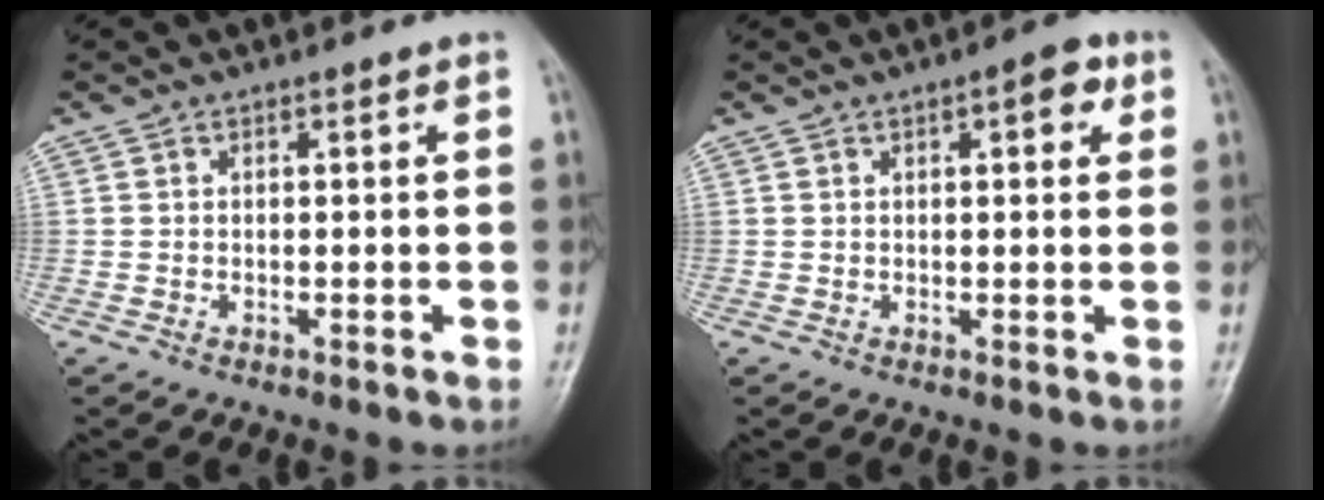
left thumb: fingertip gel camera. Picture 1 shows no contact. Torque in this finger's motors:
{"motor_torque": [-0.12, 0.00, 0.22, 0.20, 0.09]}